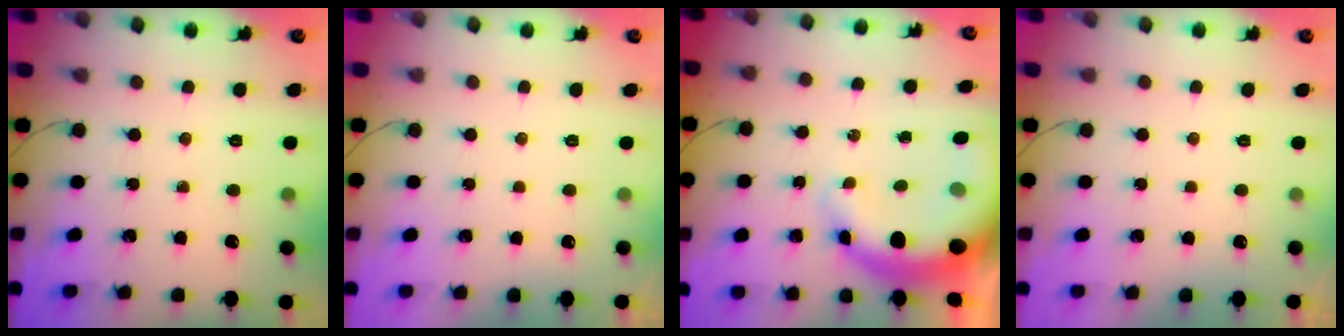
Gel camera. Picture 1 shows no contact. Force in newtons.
{"total": 2.8, "press": 2.8, "slide": 0.1}
{"total": 14.0, "press": 13.7, "slide": 2.9}
{"total": 3.0, "press": 3.0, "slide": 0.1}